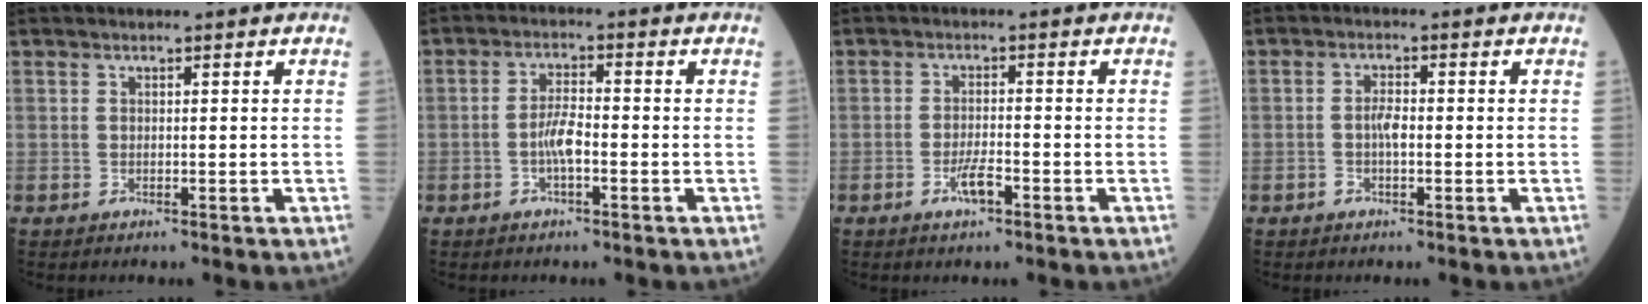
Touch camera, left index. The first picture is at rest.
{"total": 3.8, "force": [-1.3, 0.9, 3.5], "torque": [-0.074, 0.003, -0.026]}
{"total": 2.9, "force": [-1.7, 0.6, 2.3], "torque": [-0.047, -0.001, -0.031]}
{"total": 2.4, "force": [-0.7, 0.7, 2.2], "torque": [-0.044, 0.001, -0.014]}